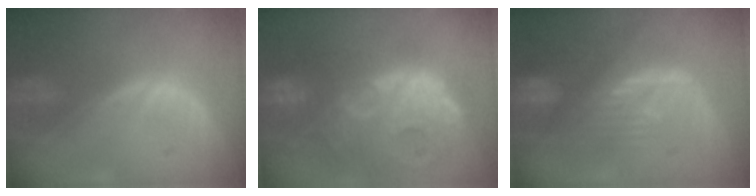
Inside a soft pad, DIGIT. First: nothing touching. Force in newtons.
{"total": 14.8, "press": 12.7, "slide": 7.6}
{"total": 10.2, "press": 9.0, "slide": 5.0}